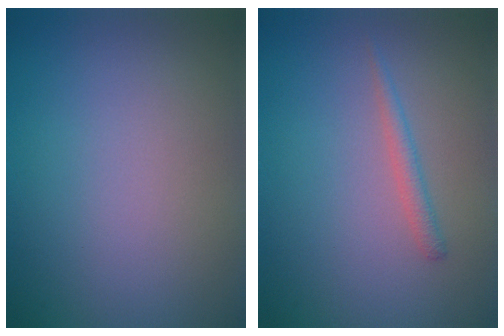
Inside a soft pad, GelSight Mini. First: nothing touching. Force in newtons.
{"total": 1.2, "press": 1.2, "slide": 0.1}